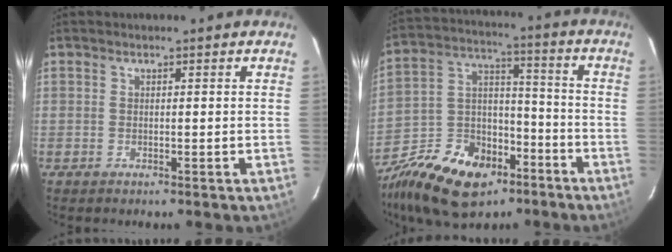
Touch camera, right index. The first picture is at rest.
{"total": 22.6, "force": [-13.8, 13.6, 11.7], "torque": [-0.270, 0.013, -0.216]}